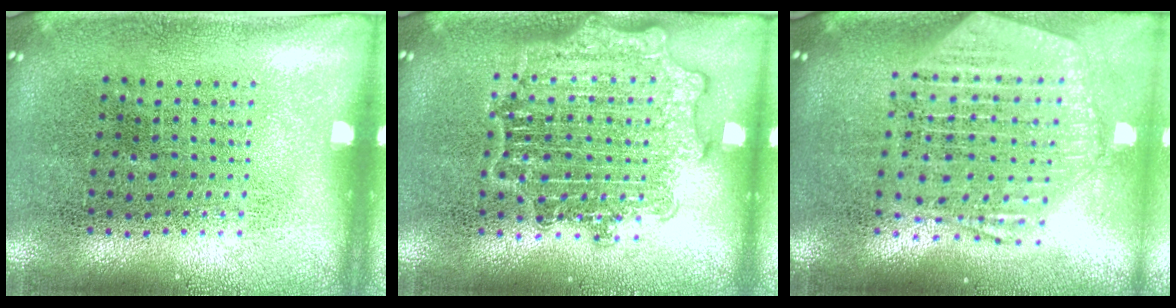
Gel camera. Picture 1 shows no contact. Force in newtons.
{"total": 2.0, "press": 2.0, "slide": 0.3}
{"total": 2.6, "press": 2.2, "slide": 1.3}